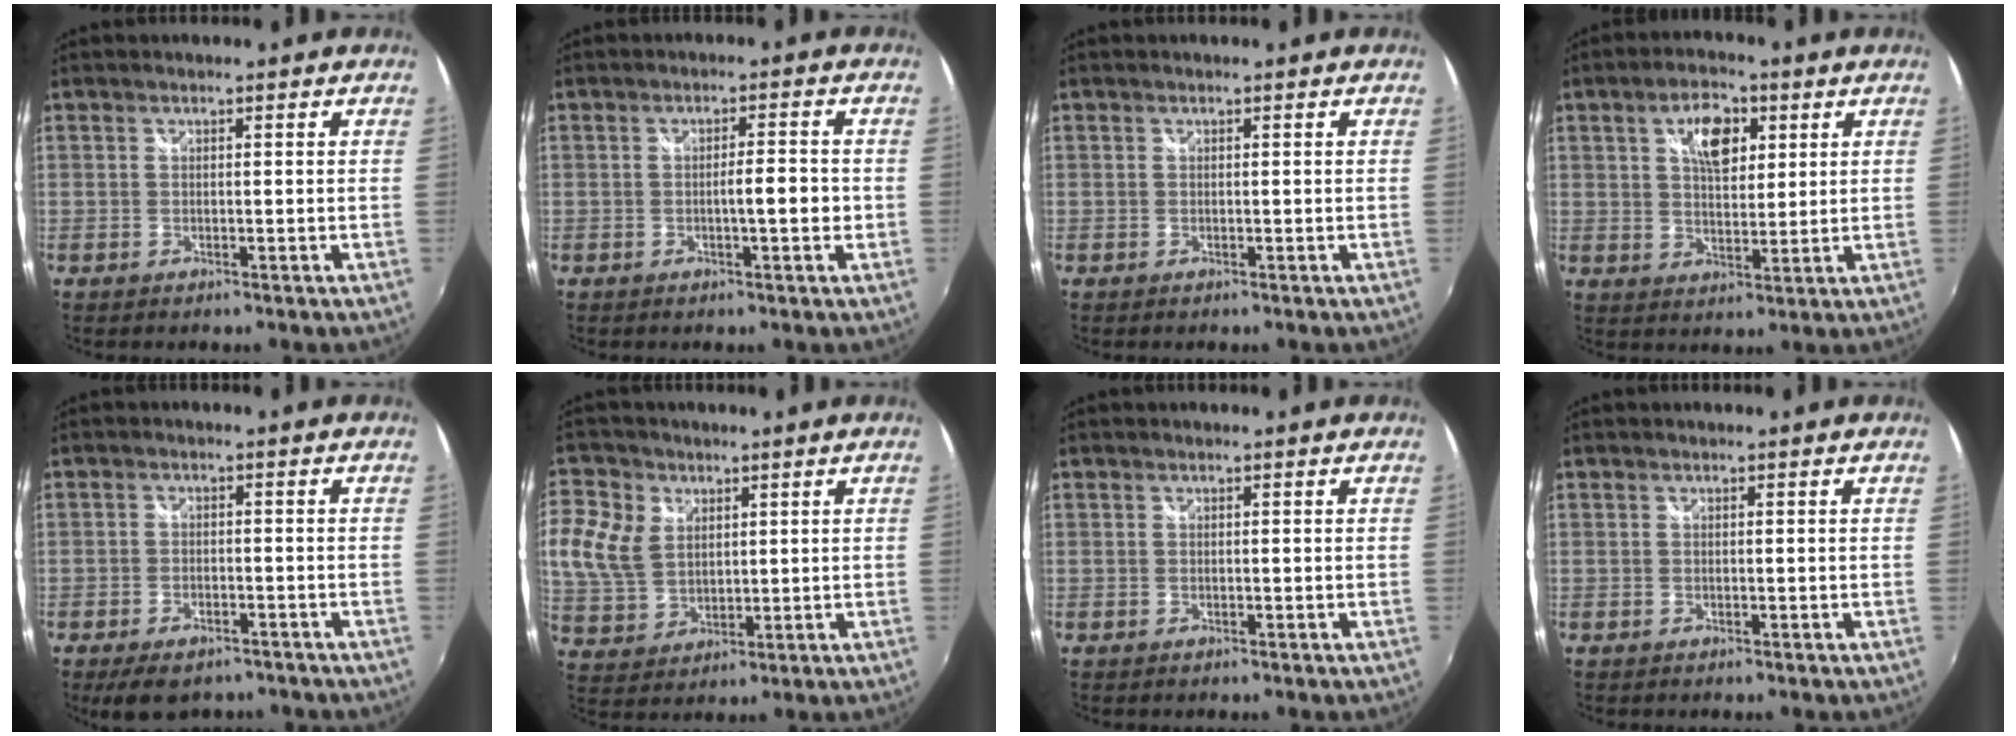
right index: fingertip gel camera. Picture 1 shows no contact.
{"total": 4.0, "force": [-0.7, 0.6, 3.9], "torque": [-0.061, 0.002, -0.010]}
{"total": 0.0}
{"total": 7.9, "force": [3.1, 4.2, 6.0], "torque": [-0.097, 0.018, 0.053]}
{"total": 7.7, "force": [-5.8, 3.6, 3.5], "torque": [-0.082, -0.010, -0.085]}
{"total": 12.2, "force": [3.8, 9.5, 6.7], "torque": [-0.166, 0.022, 0.080]}
{"total": 0.0}
{"total": 0.0}